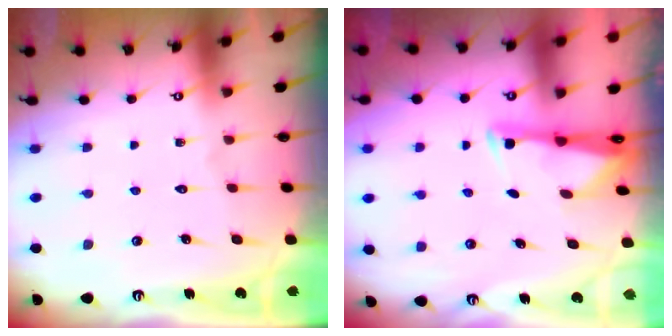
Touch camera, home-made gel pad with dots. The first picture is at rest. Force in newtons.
{"total": 2.7, "press": 2.7, "slide": 0.4}